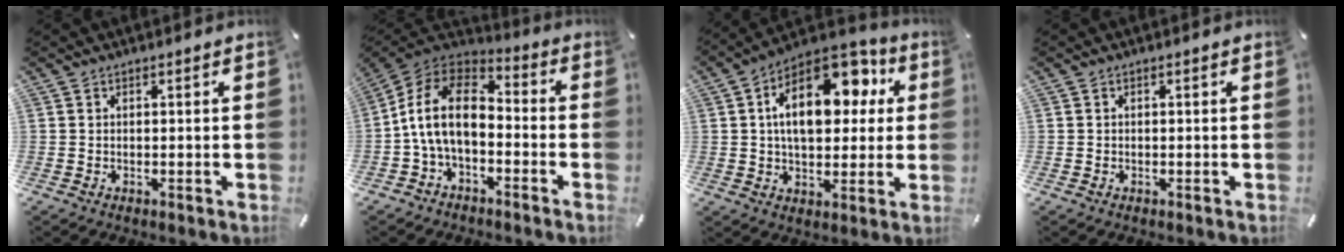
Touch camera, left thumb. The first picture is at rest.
{"total": 13.4, "force": [-2.7, 8.4, 10.2], "torque": [-0.222, 0.022, -0.059]}
{"total": 18.0, "force": [5.8, 10.9, 13.1], "torque": [-0.209, -0.024, 0.096]}
{"total": 0.5, "force": [-0.1, 0.5, 0.2], "torque": [-0.002, 0.003, -0.004]}